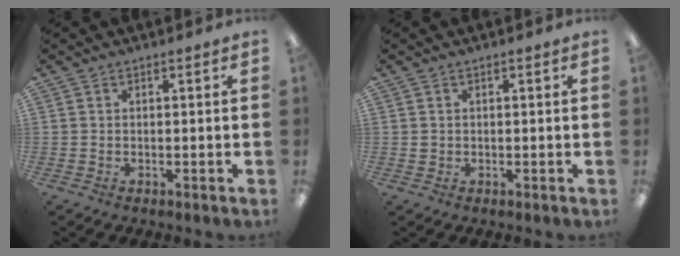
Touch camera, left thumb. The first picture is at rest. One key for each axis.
{"total": 0.7, "fx": 0.1, "fy": 0.7, "fz": 0.1, "tx": -0.003, "ty": 0.005, "tz": 0.002}